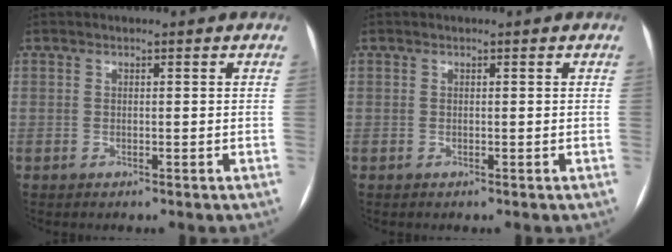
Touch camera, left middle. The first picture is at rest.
{"total": 0.0}